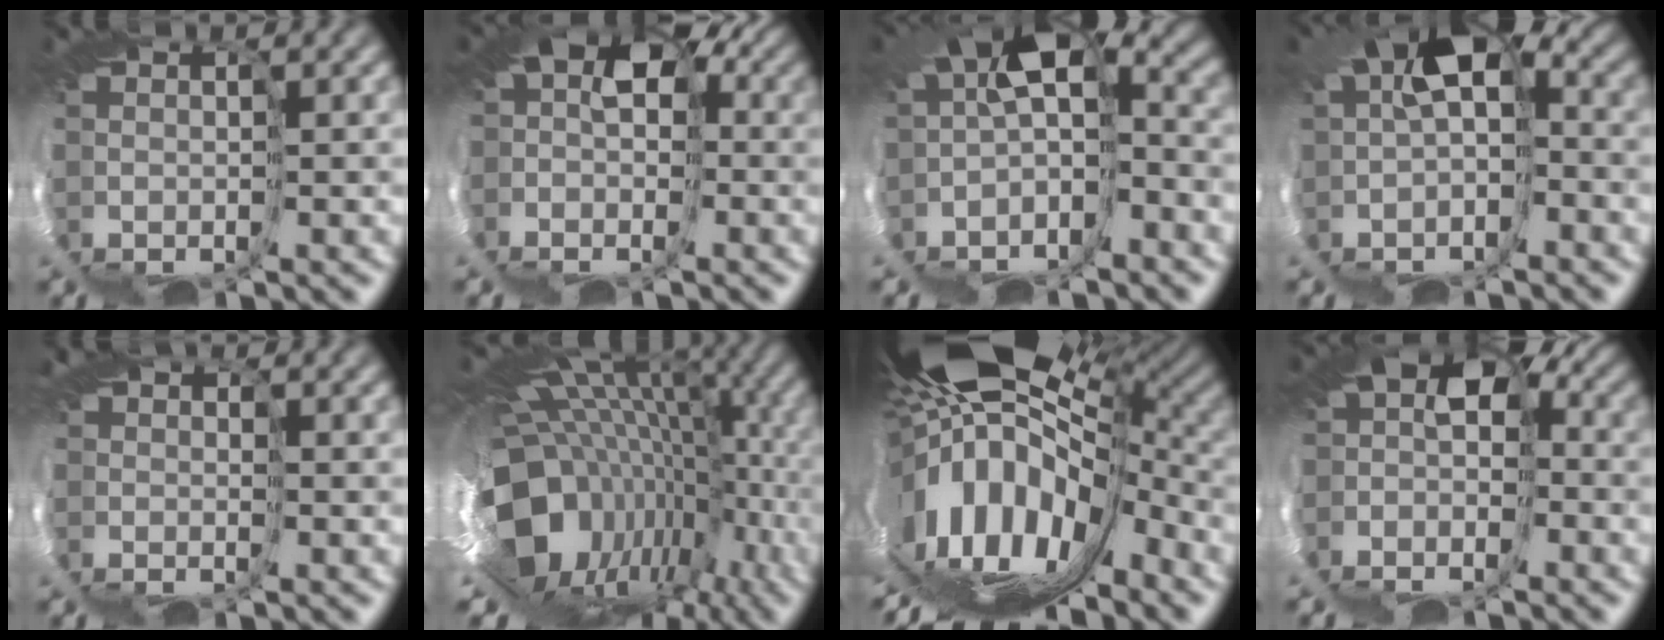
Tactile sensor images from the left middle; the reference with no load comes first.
{"total": 6.9, "force": [-0.7, 5.4, 4.3], "torque": [-0.064, -0.005, -0.018]}
{"total": 6.1, "force": [-2.2, 2.3, 5.2], "torque": [-0.098, -0.012, -0.024]}
{"total": 5.3, "force": [-0.9, 2.3, 4.7], "torque": [-0.075, -0.016, -0.004]}
{"total": 1.4, "force": [-0.2, 1.3, 0.5], "torque": [0.015, 0.005, -0.008]}
{"total": 13.5, "force": [-1.3, 9.5, 9.5], "torque": [-0.154, -0.038, 0.015]}
{"total": 13.0, "force": [-0.4, 7.2, 10.9], "torque": [-0.150, -0.027, 0.008]}
{"total": 5.6, "force": [-2.4, 4.2, 2.8], "torque": [-0.048, -0.015, -0.018]}